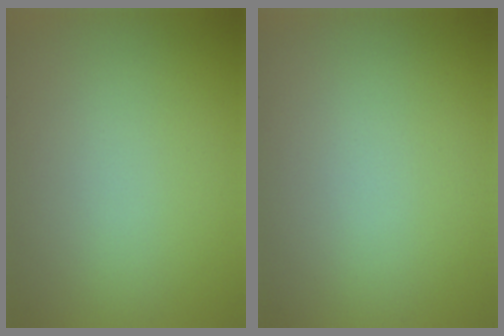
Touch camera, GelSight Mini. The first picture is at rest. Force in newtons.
{"total": 0.0}